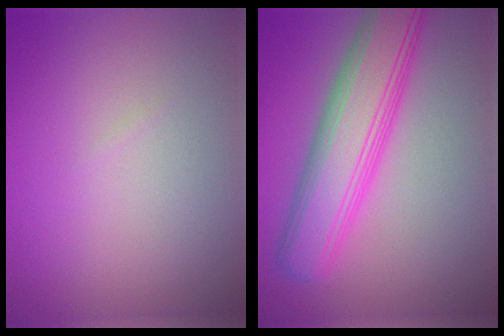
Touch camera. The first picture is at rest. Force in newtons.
{"total": 7.7, "press": 7.7, "slide": 0.4}